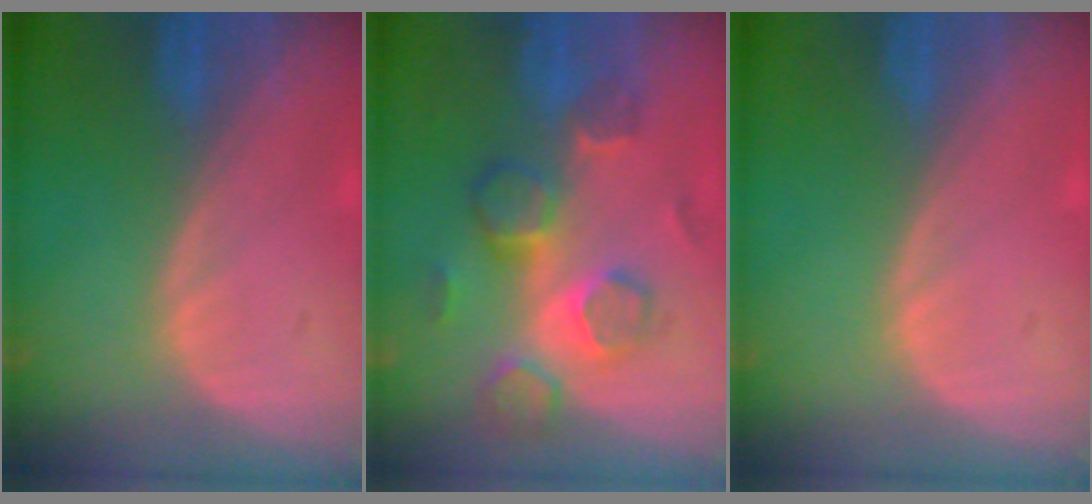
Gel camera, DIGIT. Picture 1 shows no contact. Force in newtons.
{"total": 9.1, "press": 7.8, "slide": 4.6}
{"total": 0.0}